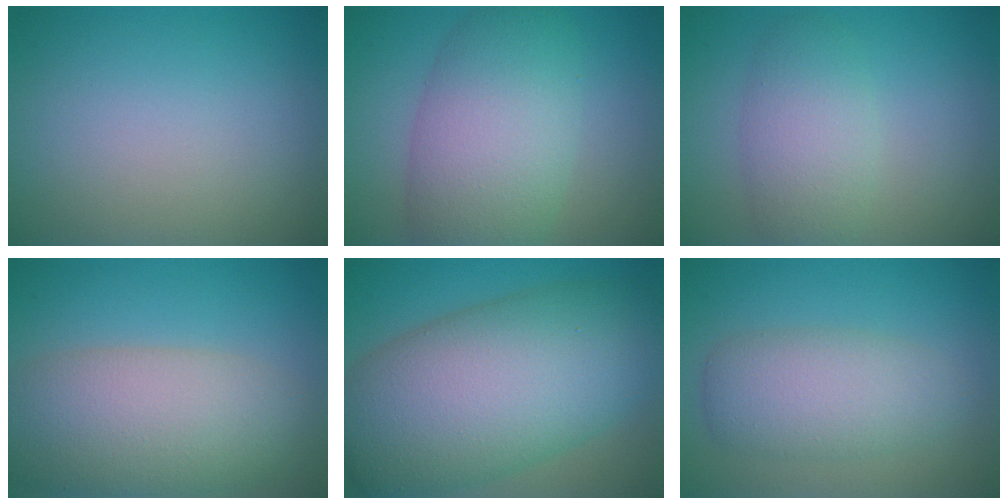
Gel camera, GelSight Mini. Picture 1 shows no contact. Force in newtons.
{"total": 8.7, "press": 8.7, "slide": 0.4}
{"total": 4.1, "press": 4.1, "slide": 0.1}
{"total": 8.7, "press": 8.7, "slide": 0.7}
{"total": 14.3, "press": 14.3, "slide": 0.6}
{"total": 4.9, "press": 4.9, "slide": 0.3}